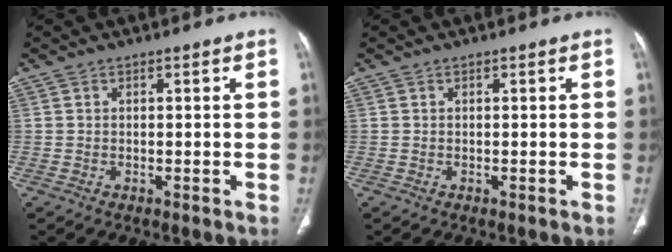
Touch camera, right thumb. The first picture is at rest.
{"total": 0.0}